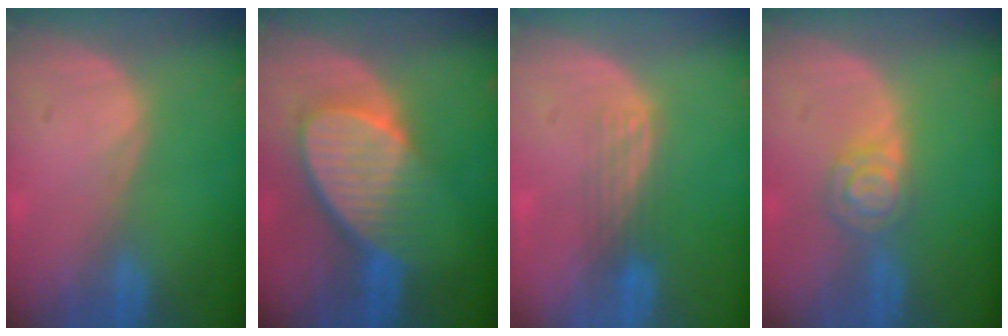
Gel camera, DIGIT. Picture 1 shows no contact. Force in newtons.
{"total": 9.0, "press": 8.1, "slide": 3.9}
{"total": 2.9, "press": 2.7, "slide": 1.2}
{"total": 4.6, "press": 4.2, "slide": 2.1}